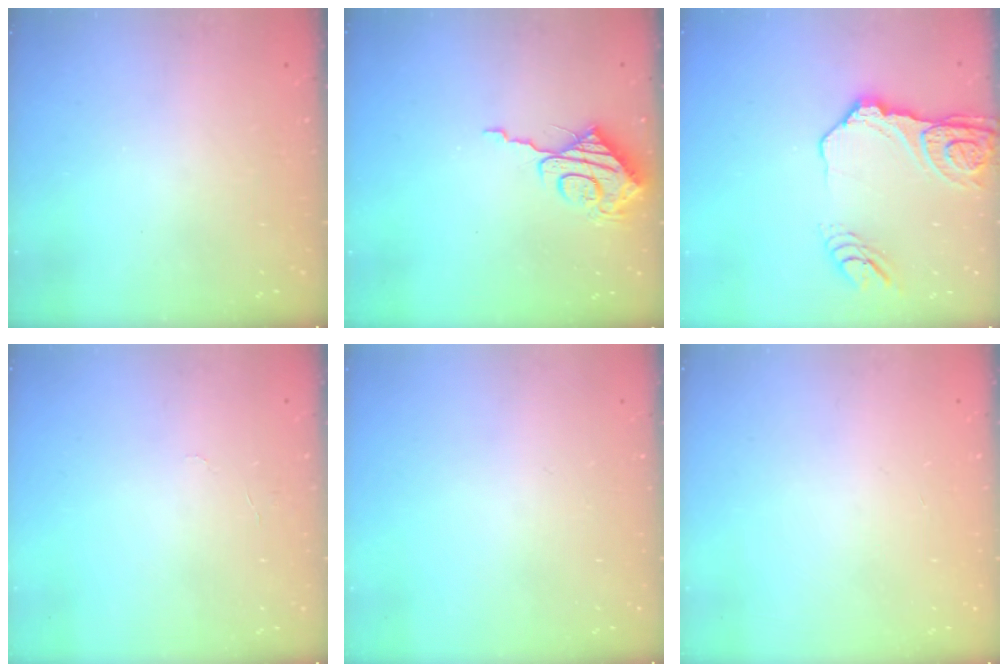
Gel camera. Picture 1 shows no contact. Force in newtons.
{"total": 10.3, "press": 10.3, "slide": 0.9}
{"total": 15.8, "press": 15.7, "slide": 1.9}
{"total": 3.6, "press": 3.6, "slide": 0.3}
{"total": 0.0}
{"total": 0.0}